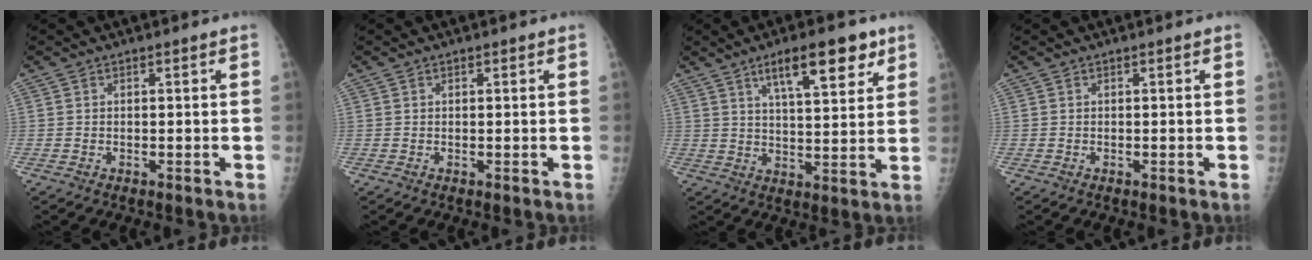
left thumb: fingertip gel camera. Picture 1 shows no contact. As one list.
[{"total": 0.0}, {"total": 11.9, "force": [6.8, 3.8, 9.0], "torque": [-0.117, -0.029, 0.107]}, {"total": 0.0}]